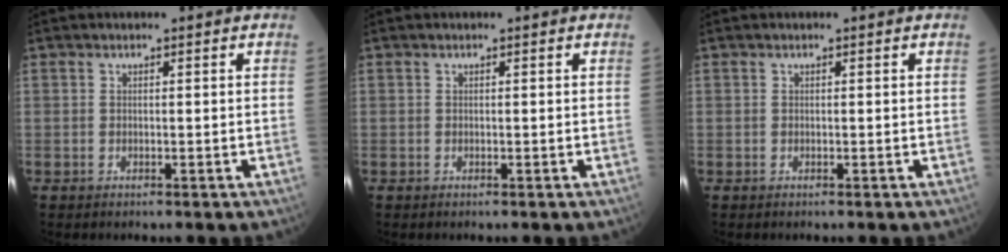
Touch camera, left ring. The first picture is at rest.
{"total": 0.0}
{"total": 0.0}